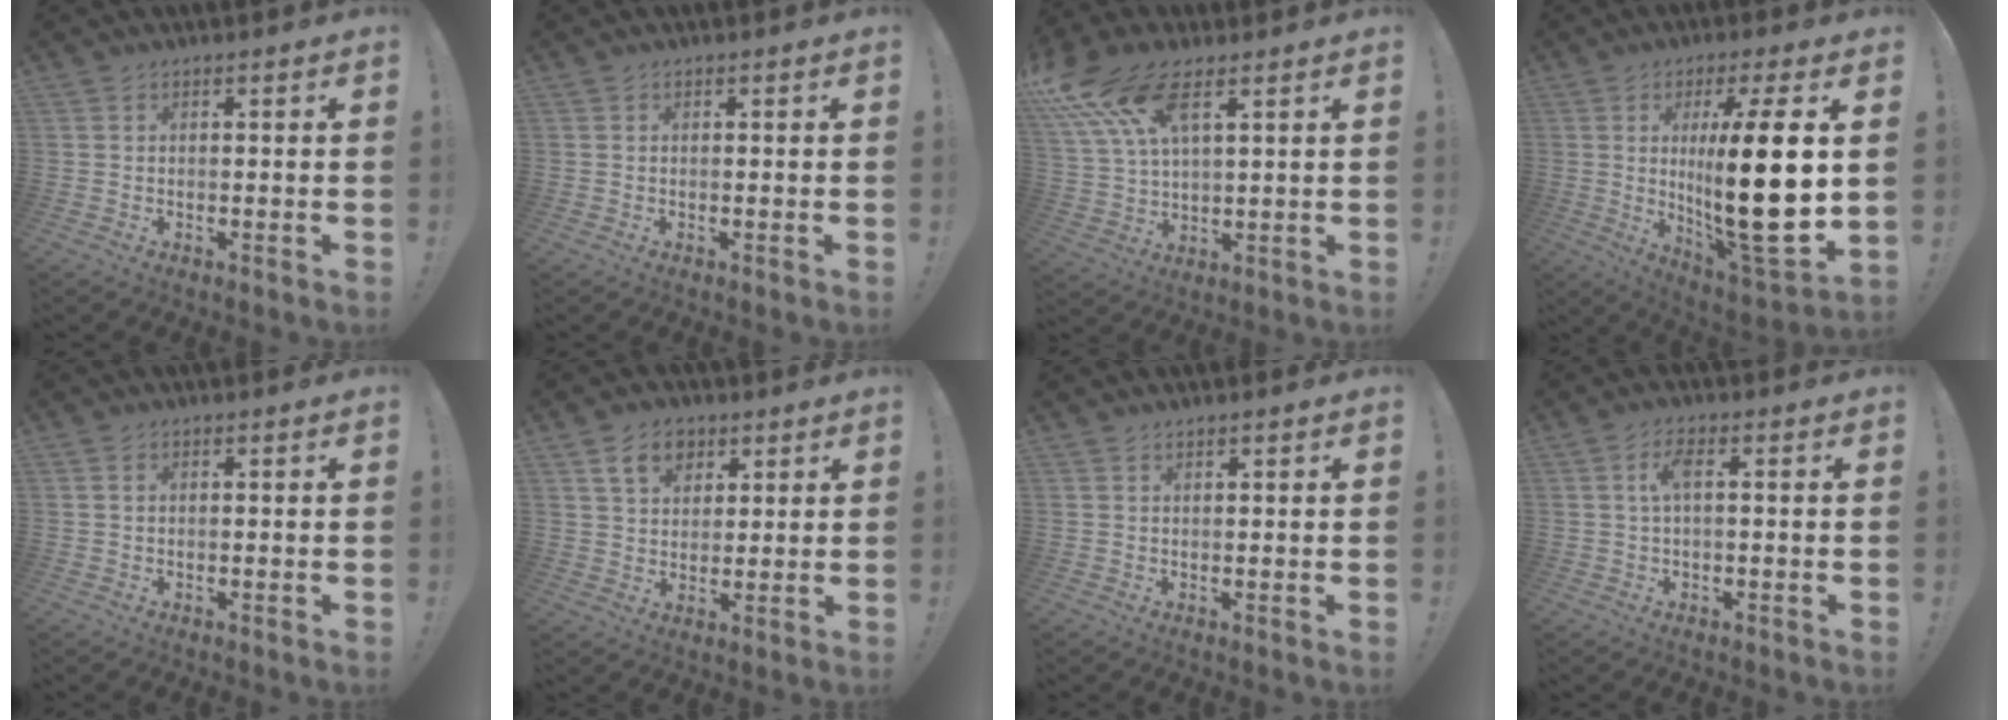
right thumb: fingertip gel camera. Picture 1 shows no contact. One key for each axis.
{"total": 0.0}
{"total": 14.0, "fx": 8.1, "fy": 6.4, "fz": 9.5, "tx": -0.206, "ty": -0.028, "tz": 0.151}
{"total": 22.2, "fx": 2.1, "fy": 4.5, "fz": 21.6, "tx": -0.373, "ty": -0.030, "tz": 0.026}
{"total": 0.8, "fx": 0.3, "fy": 0.6, "fz": 0.4, "tx": -0.009, "ty": 0.003, "tz": 0.005}
{"total": 9.3, "fx": 4.9, "fy": 6.9, "fz": 3.9, "tx": -0.054, "ty": -0.017, "tz": 0.094}
{"total": 0.9, "fx": 0.8, "fy": 0.1, "fz": 0.3, "tx": 0.001, "ty": -0.005, "tz": 0.013}
{"total": 4.3, "fx": 0.4, "fy": 1.6, "fz": 4.0, "tx": -0.085, "ty": 0.009, "tz": 0.003}